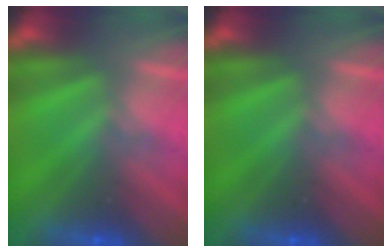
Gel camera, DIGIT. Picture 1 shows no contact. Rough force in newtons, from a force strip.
{"total": 0.0}